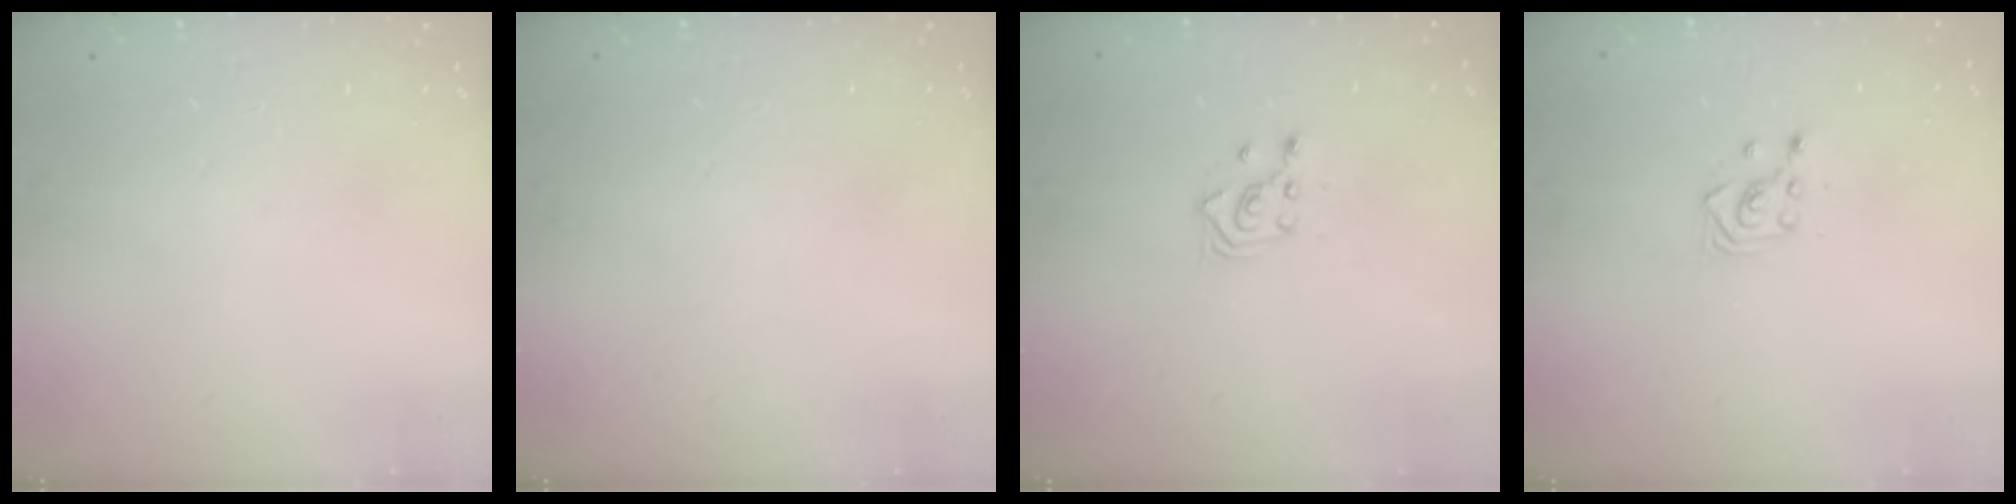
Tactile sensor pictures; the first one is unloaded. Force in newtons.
{"total": 0.0}
{"total": 3.1, "press": 3.0, "slide": 0.9}
{"total": 3.0, "press": 3.0, "slide": 0.5}